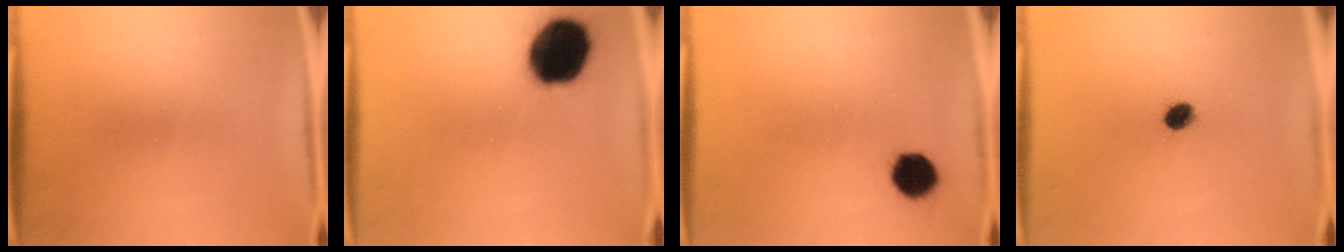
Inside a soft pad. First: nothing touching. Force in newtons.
{"total": 18.3}
{"total": 6.1}
{"total": 3.5}